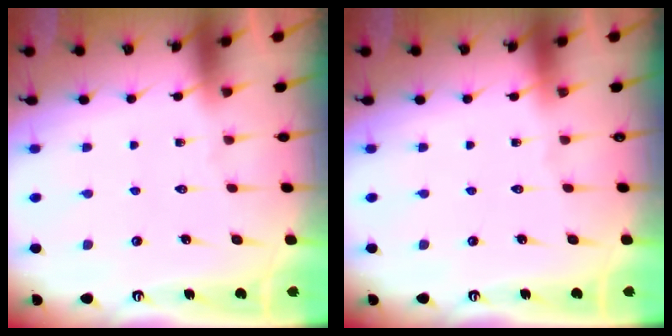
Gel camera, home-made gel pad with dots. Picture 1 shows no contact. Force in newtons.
{"total": 0.0}